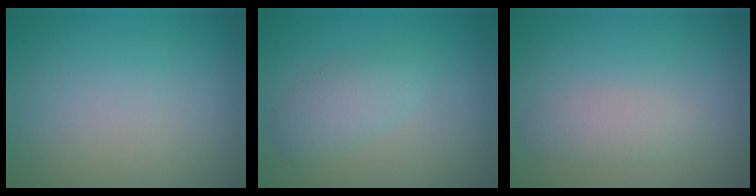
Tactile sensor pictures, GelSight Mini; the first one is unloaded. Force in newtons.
{"total": 2.5, "press": 2.5, "slide": 0.1}
{"total": 1.7, "press": 1.7, "slide": 0.1}